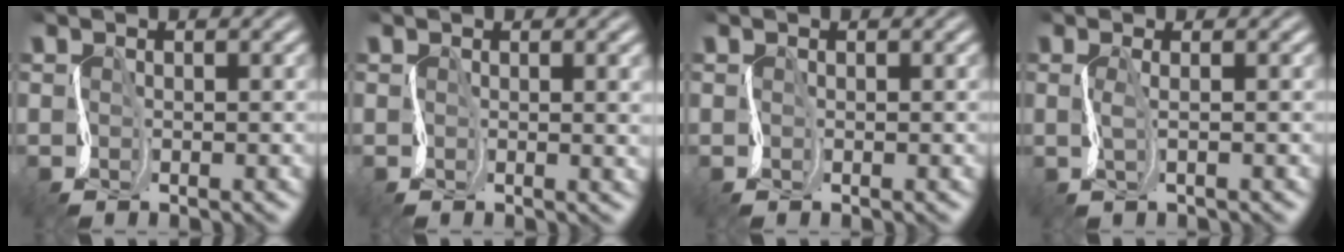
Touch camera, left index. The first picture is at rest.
{"total": 3.1, "force": [0.4, 1.2, 2.8], "torque": [-0.028, 0.000, 0.007]}
{"total": 0.0}
{"total": 0.8, "force": [0.5, 0.3, 0.7], "torque": [-0.016, 0.006, 0.008]}